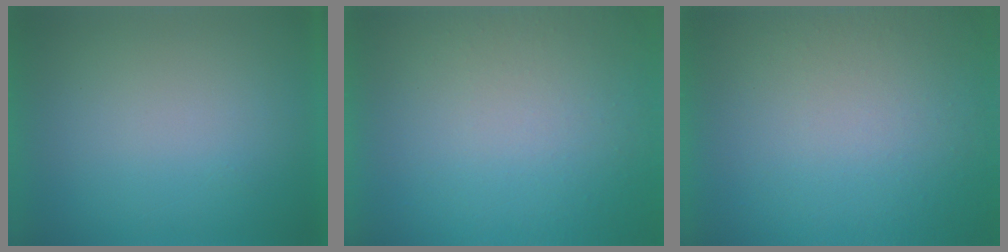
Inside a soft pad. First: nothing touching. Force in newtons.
{"total": 9.4}
{"total": 9.4}